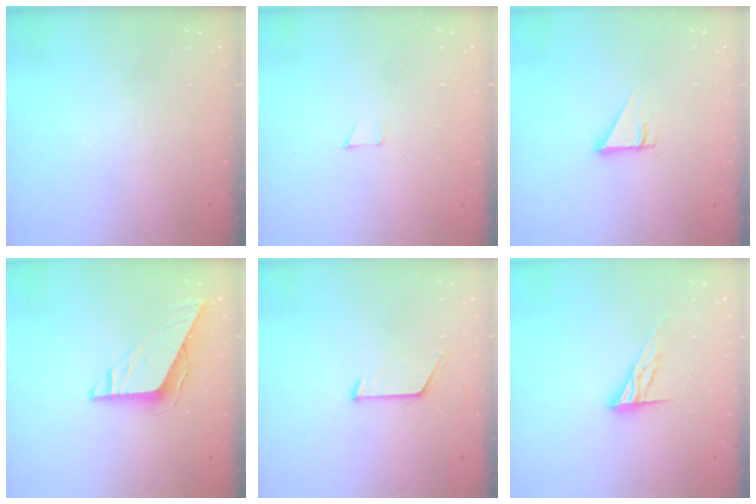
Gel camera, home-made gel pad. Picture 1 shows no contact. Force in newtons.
{"total": 2.6, "press": 2.6, "slide": 0.2}
{"total": 2.7, "press": 2.7, "slide": 0.0}
{"total": 9.5, "press": 9.4, "slide": 0.9}
{"total": 6.9, "press": 6.9, "slide": 0.7}
{"total": 11.1, "press": 11.1, "slide": 0.9}